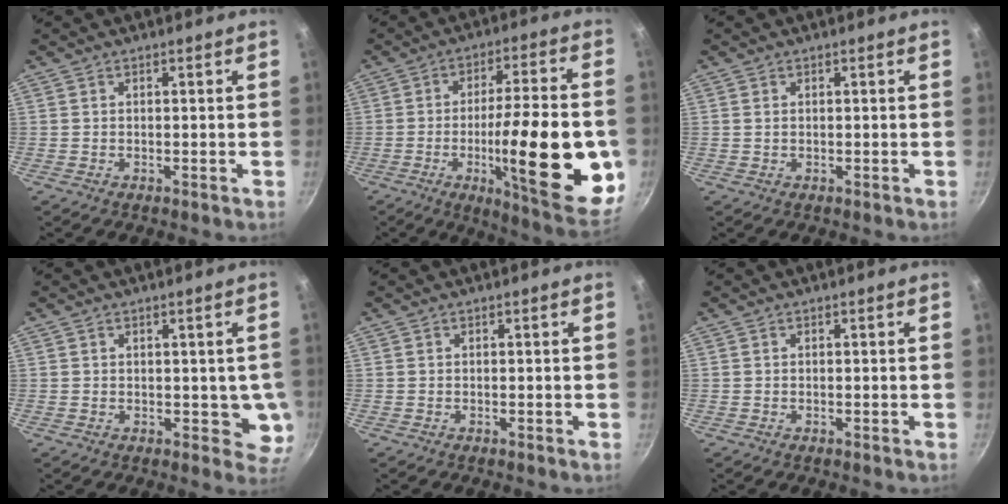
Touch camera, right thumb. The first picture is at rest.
{"total": 25.2, "force": [-5.3, 6.3, 23.8], "torque": [-0.321, 0.009, -0.075]}
{"total": 0.6, "force": [0.2, 0.4, 0.4], "torque": [-0.007, 0.001, 0.004]}
{"total": 4.8, "force": [0.6, 3.0, 3.7], "torque": [-0.027, -0.013, 0.010]}
{"total": 0.0}
{"total": 0.0}